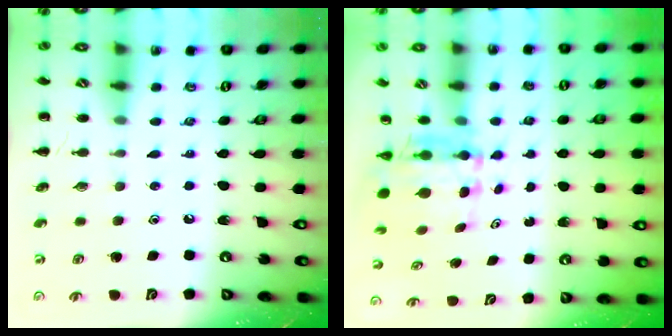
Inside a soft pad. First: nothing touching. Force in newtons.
{"total": 5.6, "press": 5.4, "slide": 1.5}